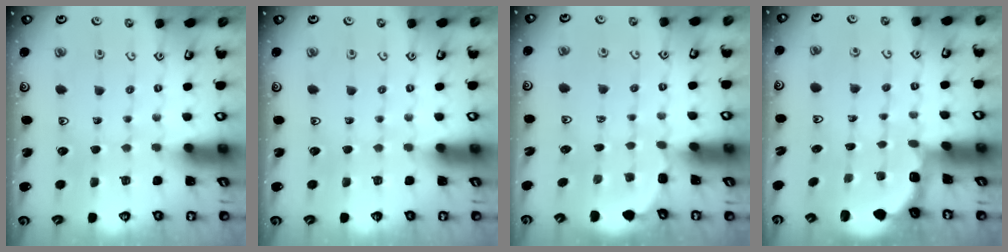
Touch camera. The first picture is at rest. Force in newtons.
{"total": 0.0}
{"total": 2.4, "press": 1.0, "slide": 2.1}
{"total": 1.8, "press": 1.6, "slide": 0.7}